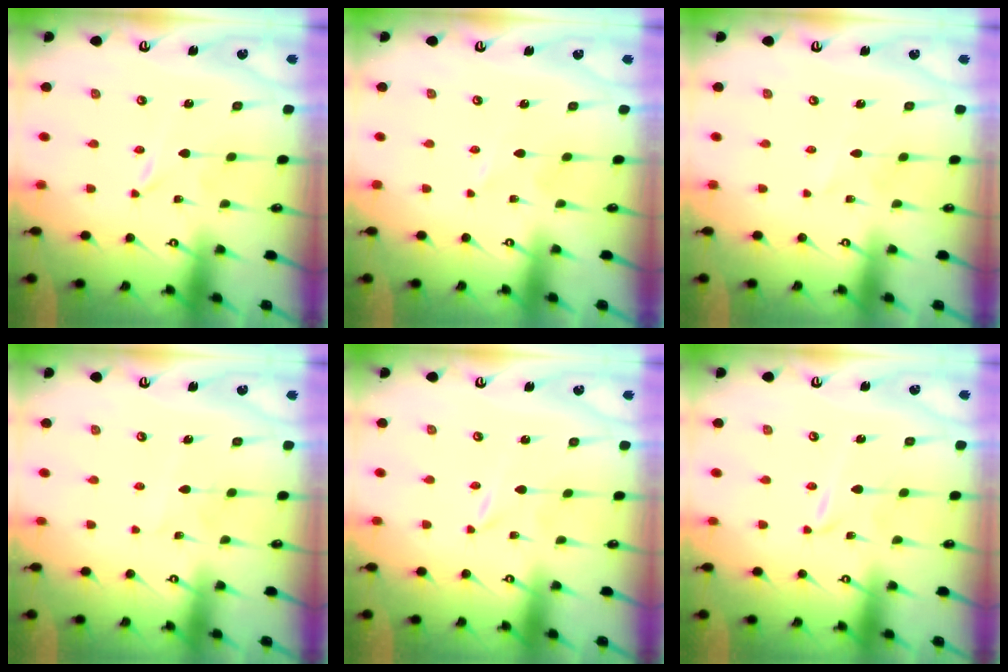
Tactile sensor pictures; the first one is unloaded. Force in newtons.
{"total": 0.8, "press": 0.8, "slide": 0.2}
{"total": 1.5, "press": 1.5, "slide": 0.1}
{"total": 2.4, "press": 2.4, "slide": 0.3}
{"total": 0.0}
{"total": 2.2, "press": 2.2, "slide": 0.2}